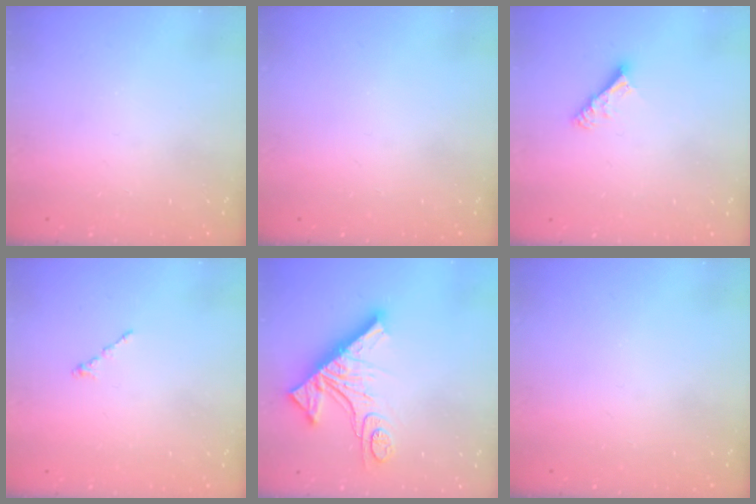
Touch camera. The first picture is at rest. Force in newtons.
{"total": 0.0}
{"total": 5.5, "press": 5.5, "slide": 0.3}
{"total": 0.0}
{"total": 18.5, "press": 18.4, "slide": 1.5}
{"total": 0.0}